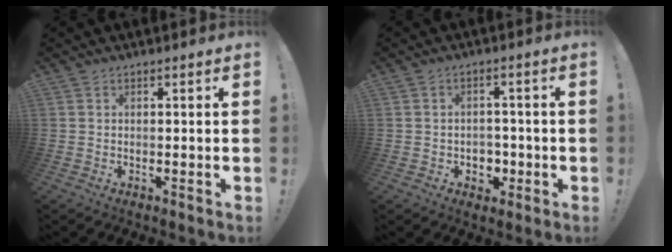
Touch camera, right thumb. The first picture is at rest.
{"total": 4.6, "force": [-0.4, 4.4, 1.4], "torque": [-0.014, -0.005, -0.005]}